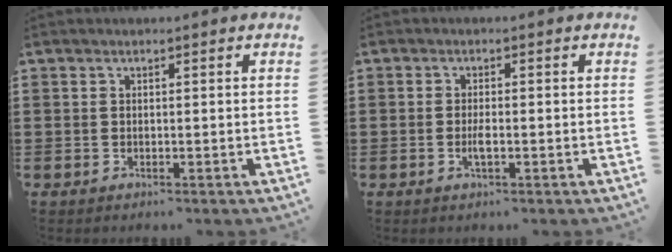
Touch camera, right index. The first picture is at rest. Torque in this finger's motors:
{"motor_torque": [2.14, 0.00, 0.28, 0.05]}